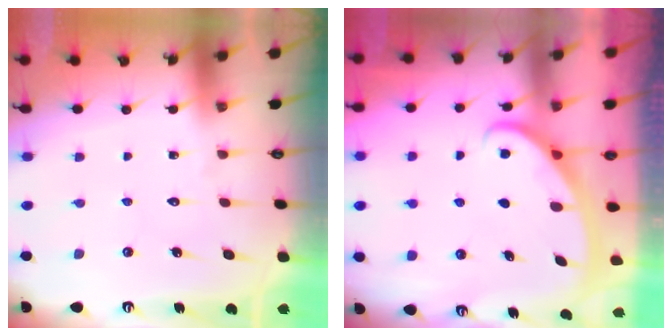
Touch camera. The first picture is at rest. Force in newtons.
{"total": 2.9, "press": 2.9, "slide": 0.4}